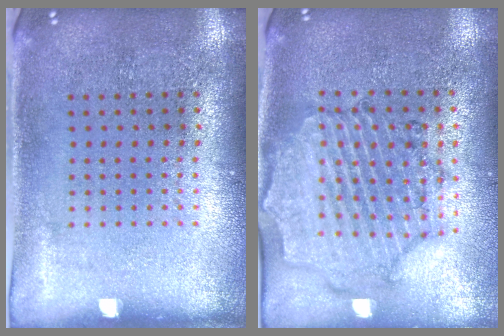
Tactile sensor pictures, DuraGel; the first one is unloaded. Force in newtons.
{"total": 1.6, "press": 1.6, "slide": 0.3}